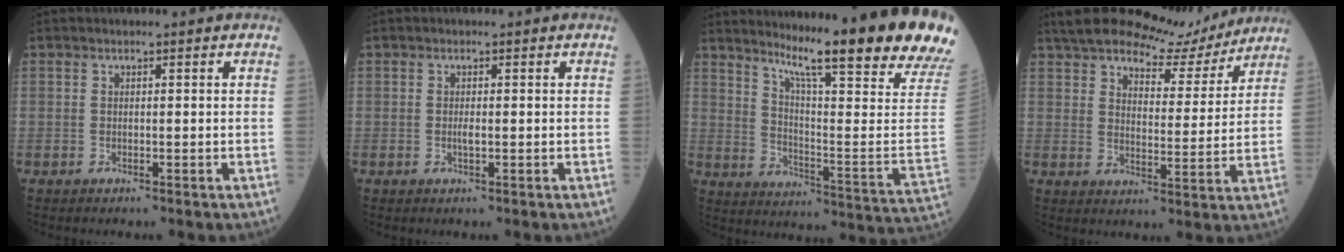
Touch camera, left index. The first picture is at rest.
{"total": 0.9, "force": [-0.5, 0.2, 0.7], "torque": [-0.018, -0.007, -0.010]}
{"total": 23.5, "force": [18.4, -1.0, 14.6], "torque": [-0.209, -0.096, 0.237]}
{"total": 12.5, "force": [11.2, 3.3, 4.3], "torque": [-0.067, -0.003, 0.157]}